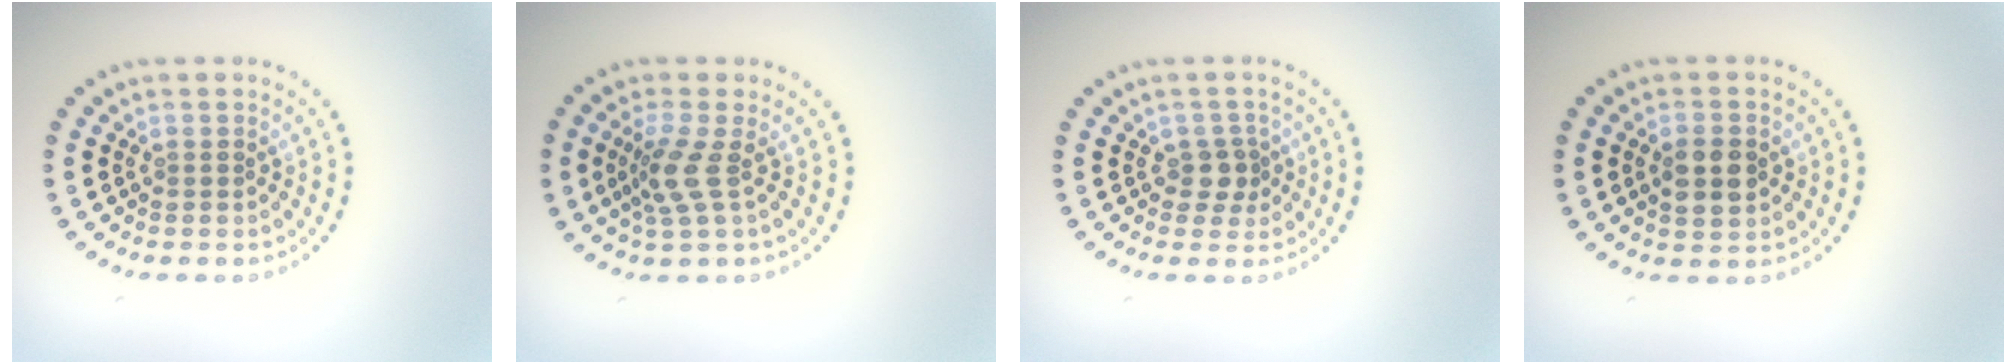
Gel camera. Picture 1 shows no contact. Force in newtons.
{"total": 2.6, "press": 1.9, "slide": 1.7}
{"total": 1.8, "press": 1.4, "slide": 1.1}
{"total": 2.8, "press": 2.8, "slide": 0.1}